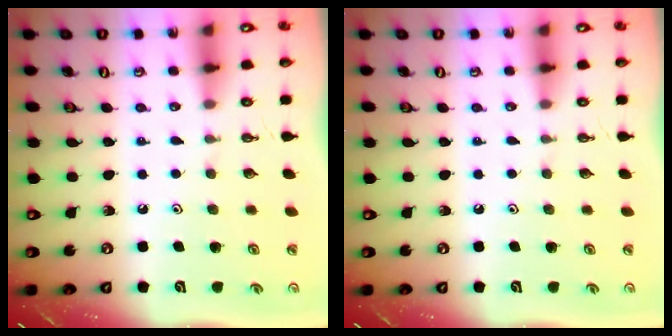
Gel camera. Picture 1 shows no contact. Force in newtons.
{"total": 0.0}